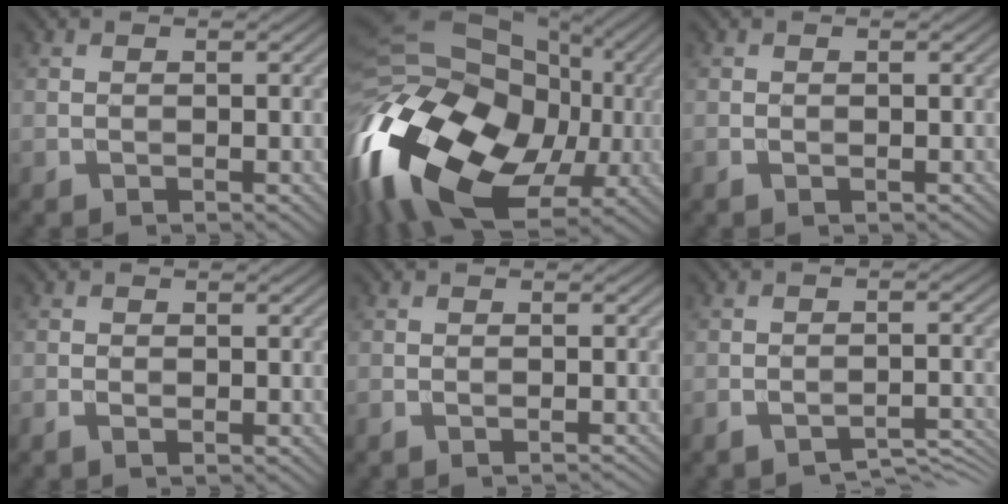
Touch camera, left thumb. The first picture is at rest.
{"total": 20.3, "force": [-5.3, 14.1, 13.6], "torque": [-0.318, -0.013, -0.100]}
{"total": 0.6, "force": [-0.3, 0.4, 0.4], "torque": [-0.007, -0.004, -0.004]}
{"total": 1.0, "force": [-0.5, 0.6, 0.7], "torque": [-0.015, -0.003, -0.009]}
{"total": 1.0, "force": [-0.9, 0.1, 0.5], "torque": [-0.006, 0.002, -0.015]}
{"total": 3.9, "force": [-3.6, 0.8, 1.5], "torque": [-0.022, 0.002, -0.053]}